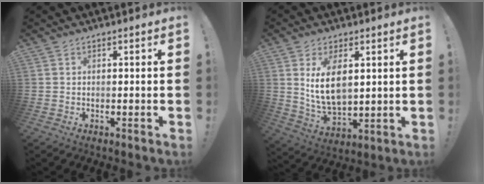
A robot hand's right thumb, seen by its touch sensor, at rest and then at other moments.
{"total": 10.9, "force": [3.3, 5.8, 8.6], "torque": [-0.160, -0.018, 0.056]}